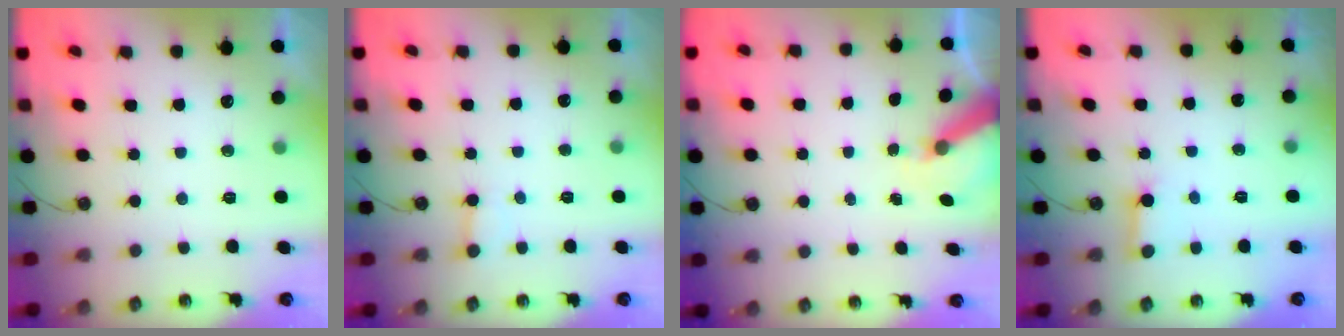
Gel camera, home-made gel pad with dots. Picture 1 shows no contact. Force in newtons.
{"total": 2.4, "press": 2.4, "slide": 0.1}
{"total": 6.4, "press": 6.4, "slide": 0.3}
{"total": 2.8, "press": 2.8, "slide": 0.3}